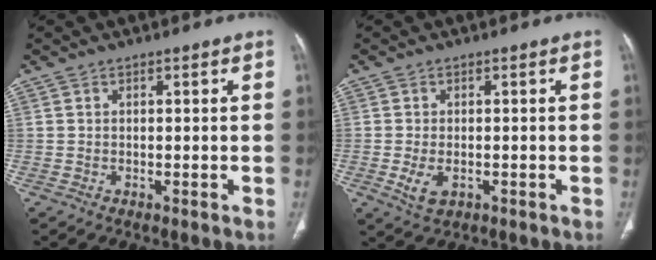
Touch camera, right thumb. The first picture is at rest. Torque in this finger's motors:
{"motor_torque": [-0.19, -0.02, 0.40, 0.16, 0.13]}